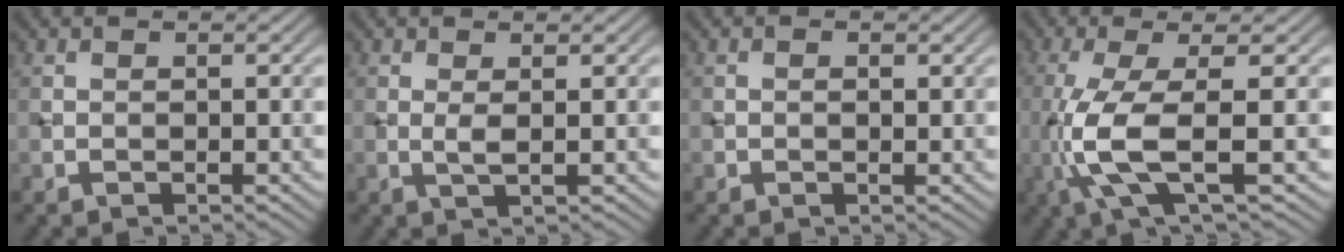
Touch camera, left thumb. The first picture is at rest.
{"total": 1.5, "force": [0.4, 0.2, 1.5], "torque": [-0.031, 0.002, 0.007]}
{"total": 0.6, "force": [0.1, 0.4, 0.5], "torque": [-0.004, 0.001, 0.003]}
{"total": 8.2, "force": [-1.4, 1.8, 7.9], "torque": [-0.163, 0.005, -0.037]}